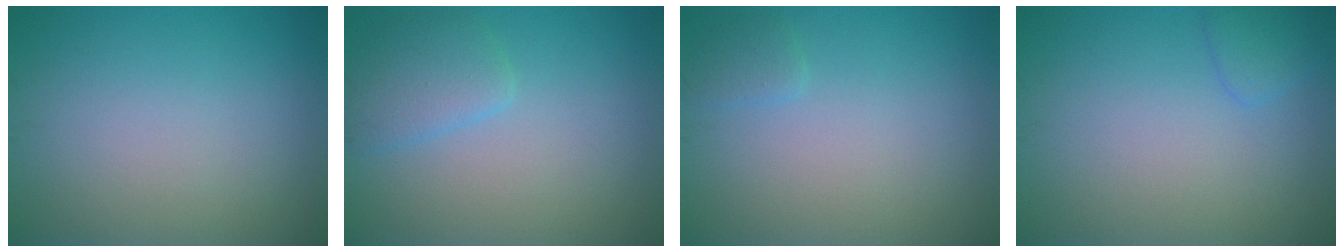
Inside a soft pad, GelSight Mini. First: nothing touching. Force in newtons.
{"total": 2.6, "press": 2.6, "slide": 0.2}
{"total": 1.0, "press": 1.0, "slide": 0.1}
{"total": 1.5, "press": 1.4, "slide": 0.1}